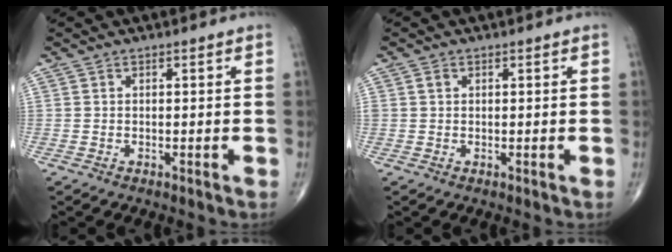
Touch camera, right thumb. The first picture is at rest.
{"total": 0.9, "force": [0.3, 0.8, 0.5], "torque": [-0.007, 0.003, 0.006]}